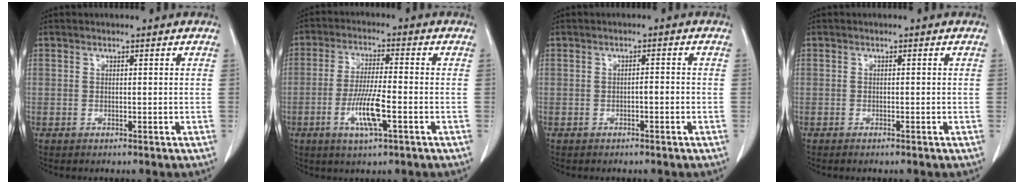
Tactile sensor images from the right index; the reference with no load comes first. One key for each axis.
{"total": 7.6, "fx": -2.7, "fy": 0.7, "fz": 7.1, "tx": -0.140, "ty": -0.009, "tz": -0.051}
{"total": 1.1, "fx": -0.5, "fy": 0.4, "fz": 0.9, "tx": -0.016, "ty": 0.003, "tz": -0.007}
{"total": 0.5, "fx": -0.5, "fy": -0.1, "fz": 0.3, "tx": -0.008, "ty": -0.001, "tz": -0.008}